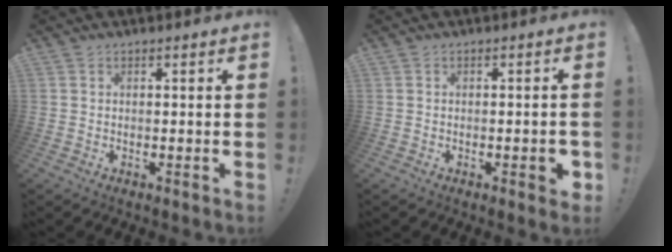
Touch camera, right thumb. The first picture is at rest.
{"total": 3.1, "force": [-1.0, 0.7, 2.9], "torque": [-0.038, 0.004, -0.016]}